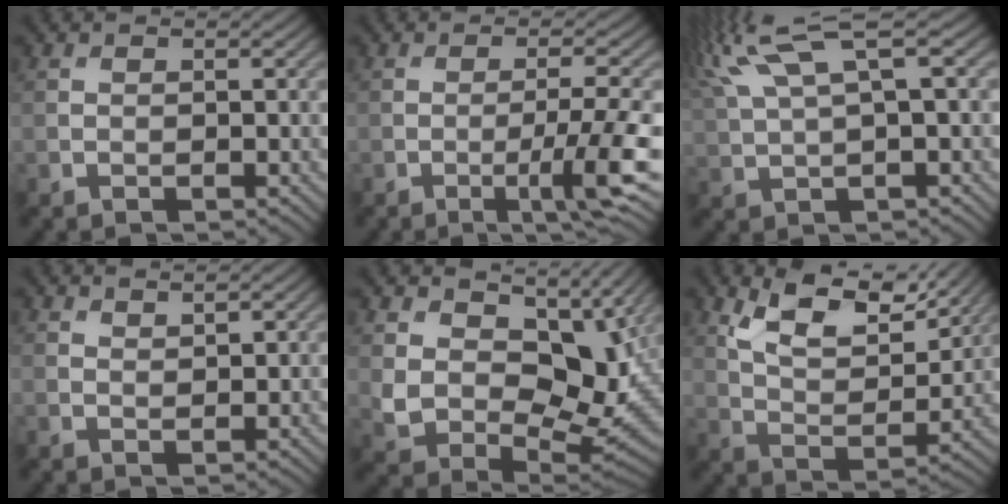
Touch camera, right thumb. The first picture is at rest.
{"total": 5.4, "force": [-1.7, 0.4, 5.1], "torque": [-0.085, 0.007, -0.034]}
{"total": 9.4, "force": [4.2, 2.4, 8.0], "torque": [-0.182, 0.037, 0.082]}
{"total": 1.0, "force": [0.9, 0.1, 0.3], "torque": [-0.008, -0.004, 0.019]}
{"total": 11.8, "force": [3.3, 8.1, 8.0], "torque": [-0.170, -0.022, 0.065]}
{"total": 10.5, "force": [6.8, 4.1, 6.9], "torque": [-0.140, -0.006, 0.123]}